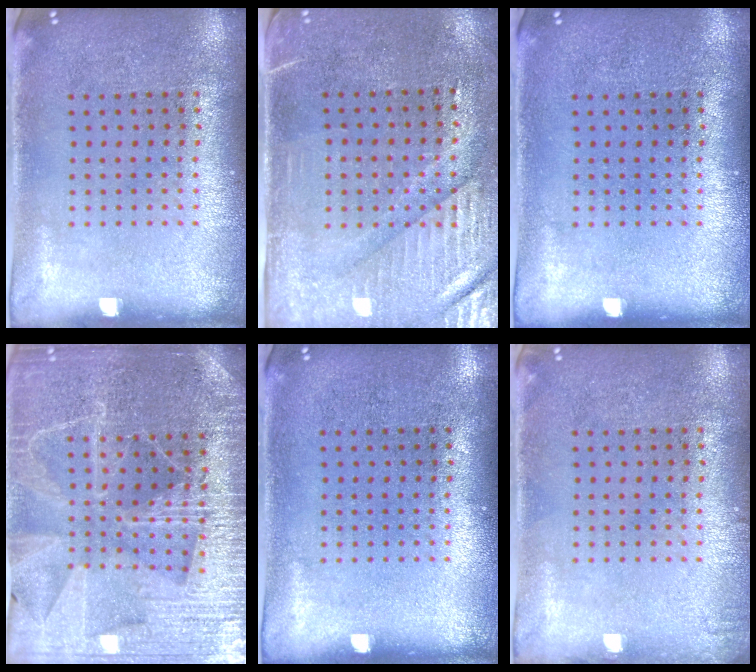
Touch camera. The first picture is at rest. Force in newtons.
{"total": 3.5, "press": 3.1, "slide": 1.6}
{"total": 0.0}
{"total": 4.5, "press": 4.2, "slide": 1.8}
{"total": 0.0}
{"total": 0.7, "press": 0.7, "slide": 0.1}